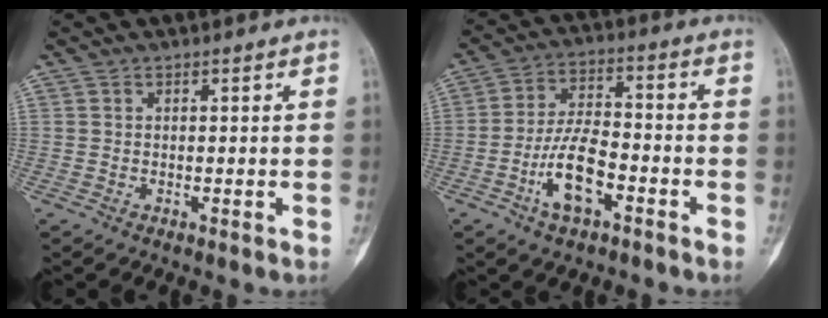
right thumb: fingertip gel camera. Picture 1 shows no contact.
{"total": 10.5, "force": [-4.3, 4.7, 8.3], "torque": [-0.154, 0.033, -0.079]}